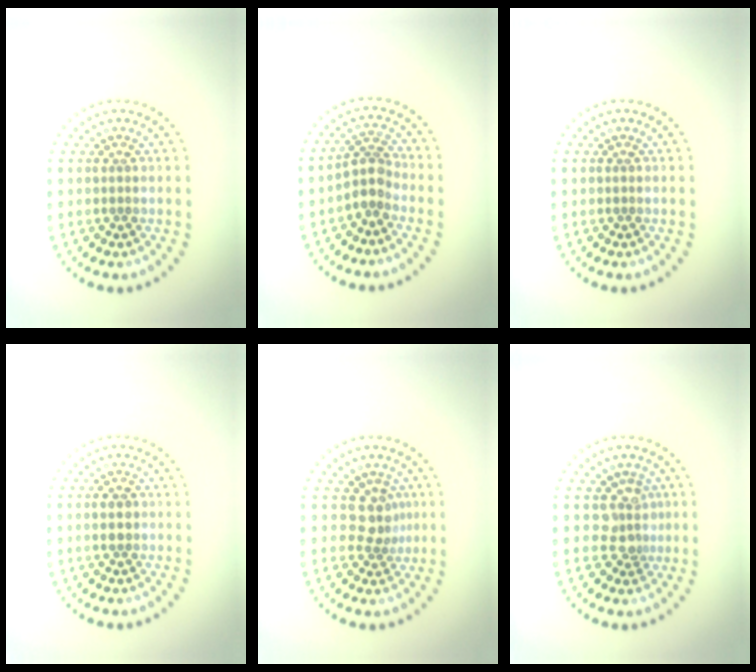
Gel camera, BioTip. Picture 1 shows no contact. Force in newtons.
{"total": 2.4, "press": 1.9, "slide": 1.6}
{"total": 0.0}
{"total": 1.7, "press": 1.7, "slide": 0.1}
{"total": 2.5, "press": 1.9, "slide": 1.6}
{"total": 2.4, "press": 1.9, "slide": 1.4}